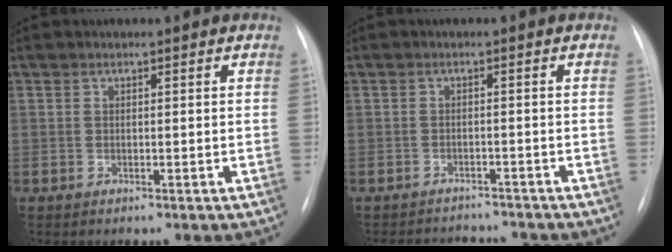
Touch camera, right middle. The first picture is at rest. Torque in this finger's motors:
{"motor_torque": [-0.02, 0.00, -0.01, -0.01]}